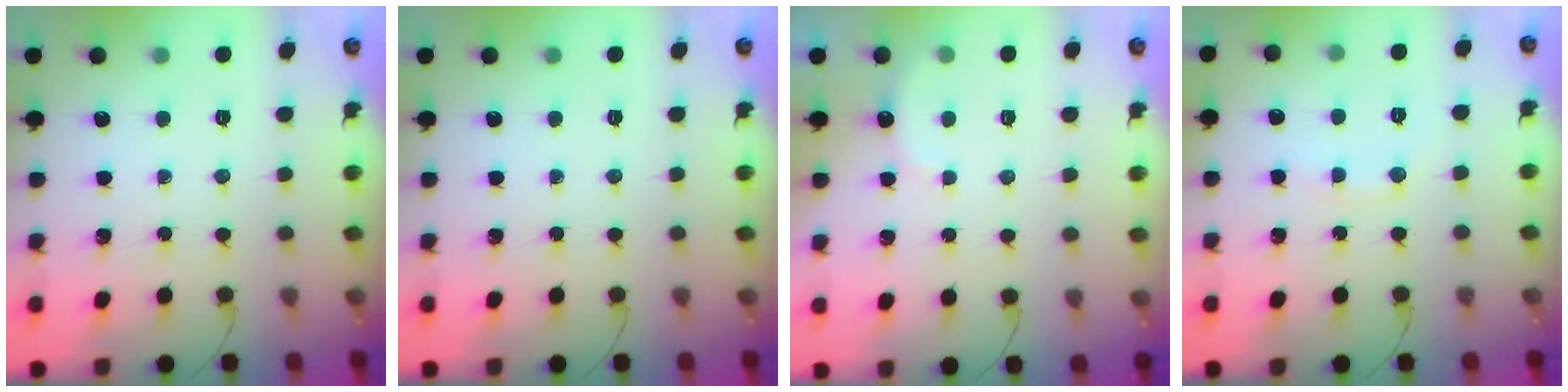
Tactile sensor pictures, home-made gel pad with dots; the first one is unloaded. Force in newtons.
{"total": 0.0}
{"total": 4.0, "press": 3.9, "slide": 0.9}
{"total": 6.2, "press": 6.0, "slide": 1.7}